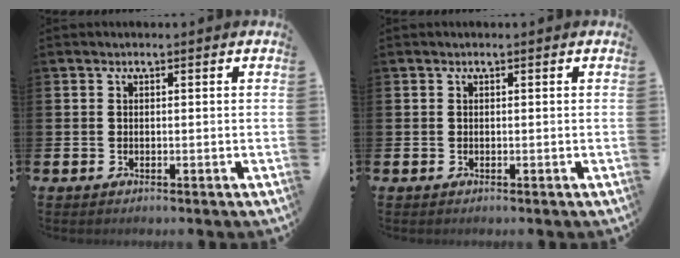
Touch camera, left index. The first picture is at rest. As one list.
[{"total": 0.0}]